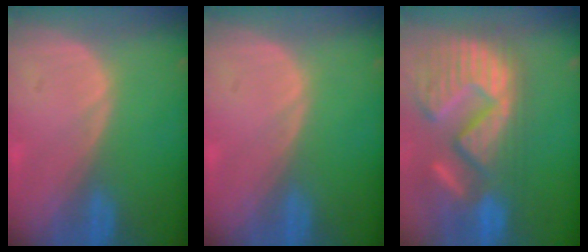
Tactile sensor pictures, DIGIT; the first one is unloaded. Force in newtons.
{"total": 0.0}
{"total": 15.4, "press": 12.7, "slide": 8.7}